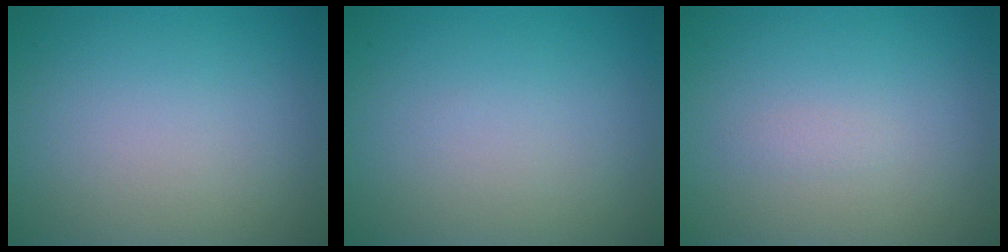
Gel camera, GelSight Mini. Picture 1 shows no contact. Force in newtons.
{"total": 0.0}
{"total": 0.6, "press": 0.6, "slide": 0.0}